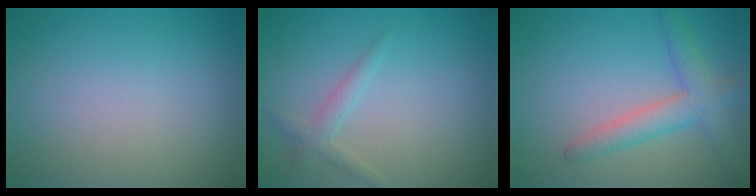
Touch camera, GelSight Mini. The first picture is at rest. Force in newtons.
{"total": 1.6, "press": 1.6, "slide": 0.1}
{"total": 3.6, "press": 3.5, "slide": 0.2}